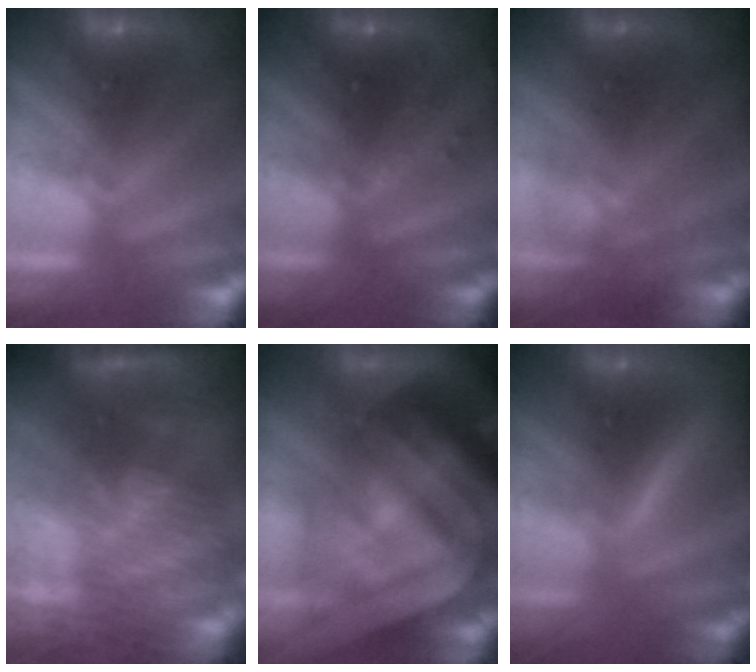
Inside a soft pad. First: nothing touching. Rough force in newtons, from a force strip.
{"total": 2.9}
{"total": 1.8}
{"total": 7.0}
{"total": 9.2}
{"total": 1.9}